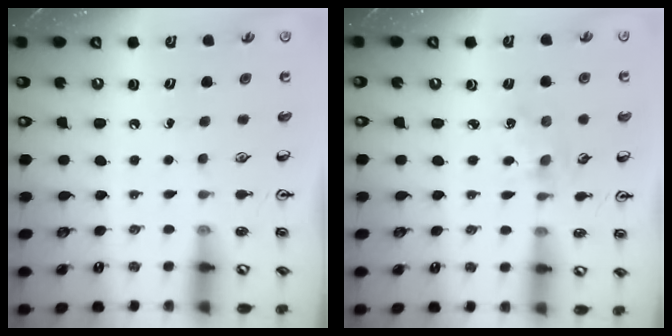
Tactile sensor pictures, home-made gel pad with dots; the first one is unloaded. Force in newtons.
{"total": 1.4, "press": 1.3, "slide": 0.2}